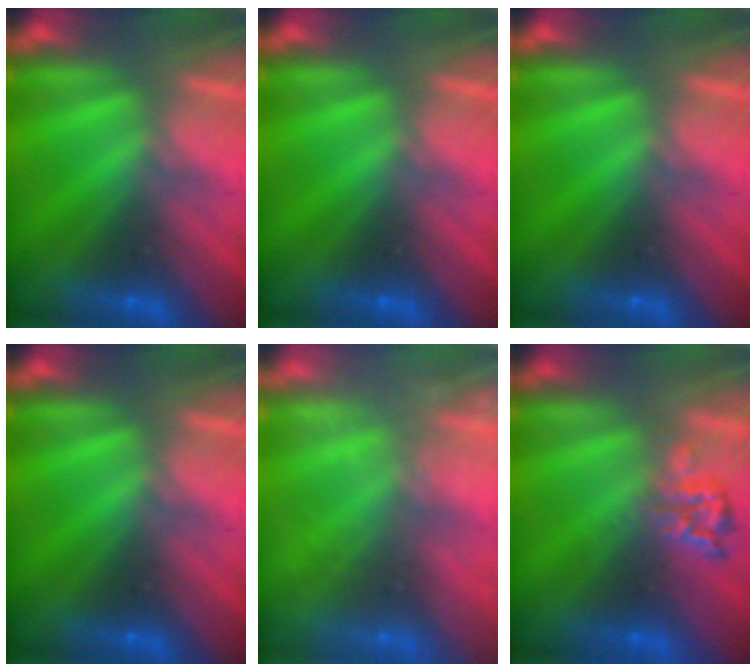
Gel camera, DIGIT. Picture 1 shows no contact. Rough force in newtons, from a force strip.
{"total": 0.0}
{"total": 0.0}
{"total": 0.0}
{"total": 2.4}
{"total": 2.4}